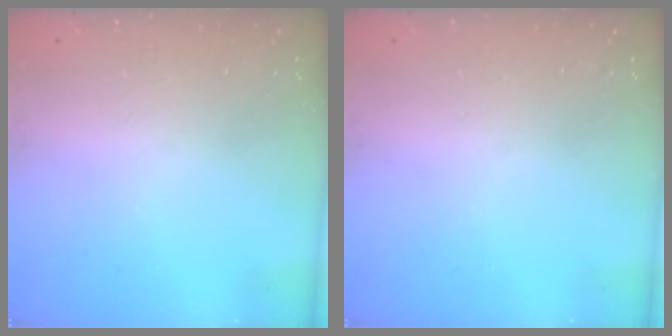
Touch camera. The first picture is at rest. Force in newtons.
{"total": 0.0}